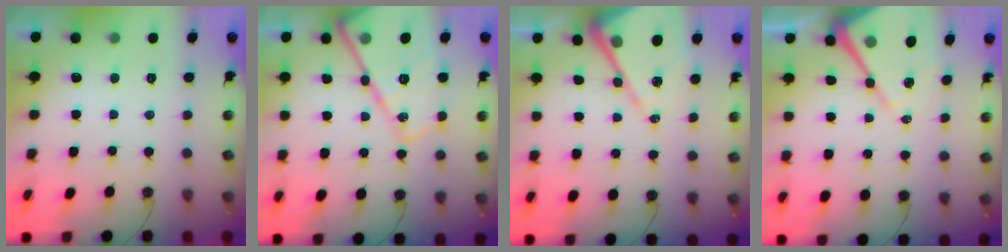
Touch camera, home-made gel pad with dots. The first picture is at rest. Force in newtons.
{"total": 20.9, "press": 20.9, "slide": 1.9}
{"total": 13.1, "press": 13.1, "slide": 1.4}
{"total": 12.8, "press": 12.8, "slide": 1.0}